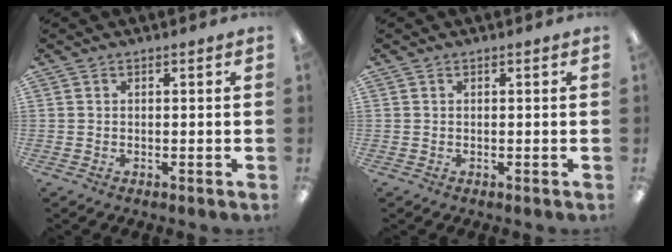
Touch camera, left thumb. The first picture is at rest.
{"total": 0.0}